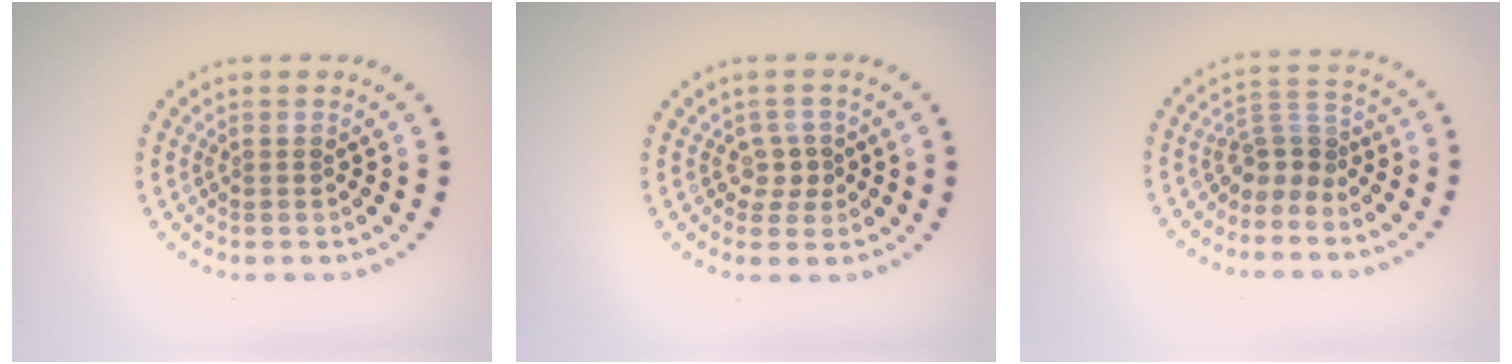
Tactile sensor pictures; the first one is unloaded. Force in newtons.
{"total": 1.6, "press": 1.2, "slide": 1.0}
{"total": 2.8, "press": 1.8, "slide": 2.1}